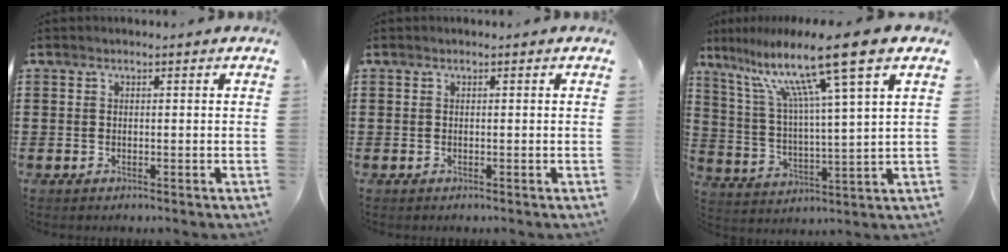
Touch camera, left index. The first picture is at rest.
{"total": 0.0}
{"total": 13.9, "force": [9.1, 0.4, 10.5], "torque": [-0.213, -0.037, 0.139]}